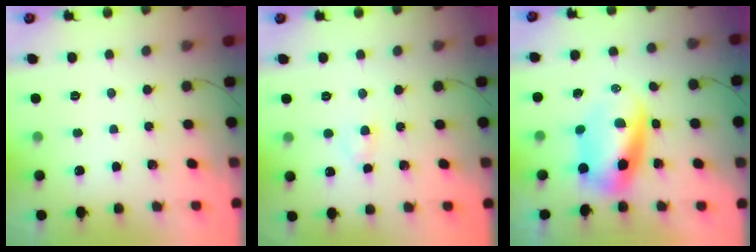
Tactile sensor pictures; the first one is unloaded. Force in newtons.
{"total": 2.5, "press": 2.3, "slide": 1.0}
{"total": 8.3, "press": 8.1, "slide": 2.2}